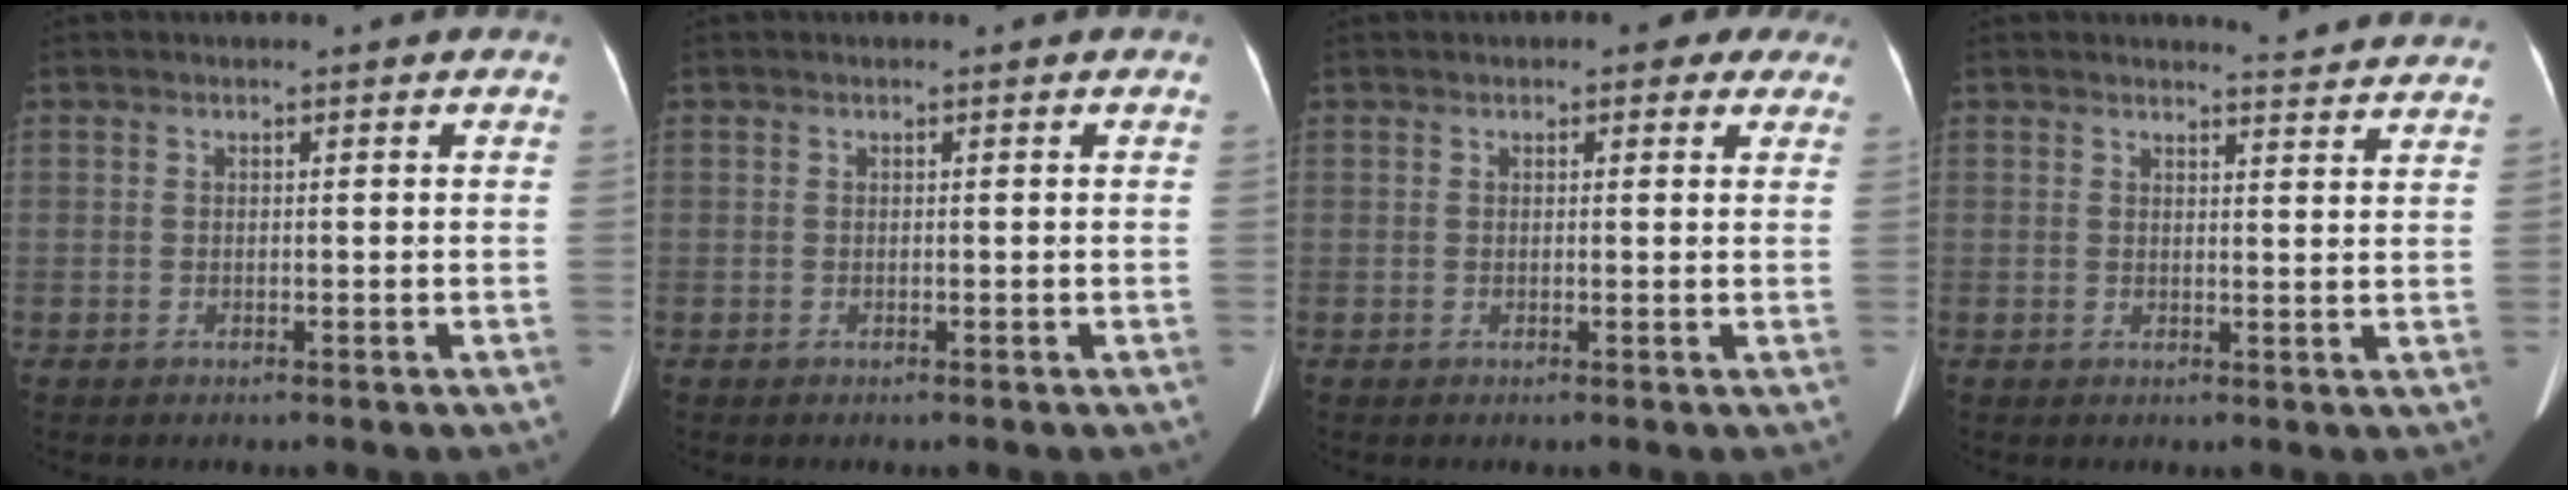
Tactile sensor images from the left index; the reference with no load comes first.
{"total": 0.0}
{"total": 3.3, "force": [2.3, 1.8, 1.6], "torque": [-0.005, 0.011, 0.021]}
{"total": 6.3, "force": [6.3, 0.0, 0.8], "torque": [-0.015, -0.011, 0.056]}